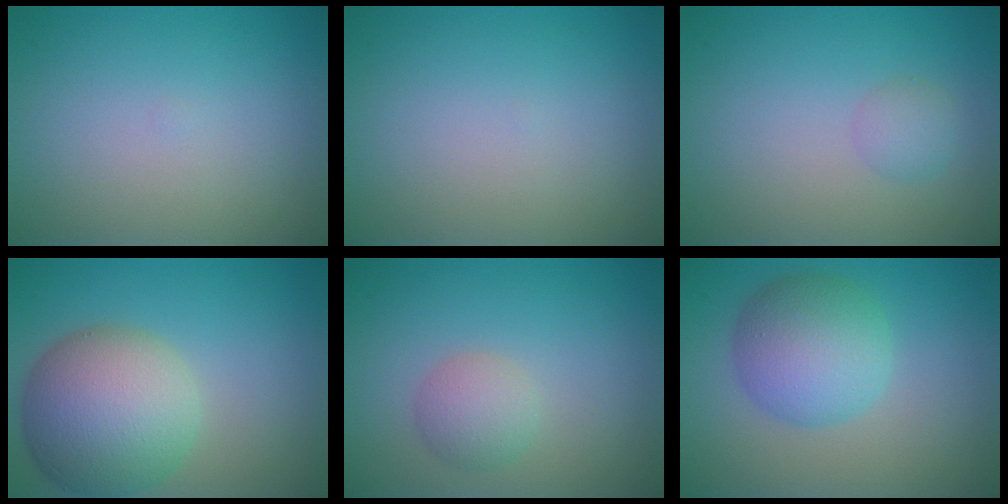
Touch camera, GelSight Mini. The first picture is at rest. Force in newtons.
{"total": 0.0}
{"total": 1.4, "press": 1.4, "slide": 0.0}
{"total": 9.3, "press": 9.3, "slide": 0.4}
{"total": 2.3, "press": 2.3, "slide": 0.1}
{"total": 5.9, "press": 5.9, "slide": 0.0}